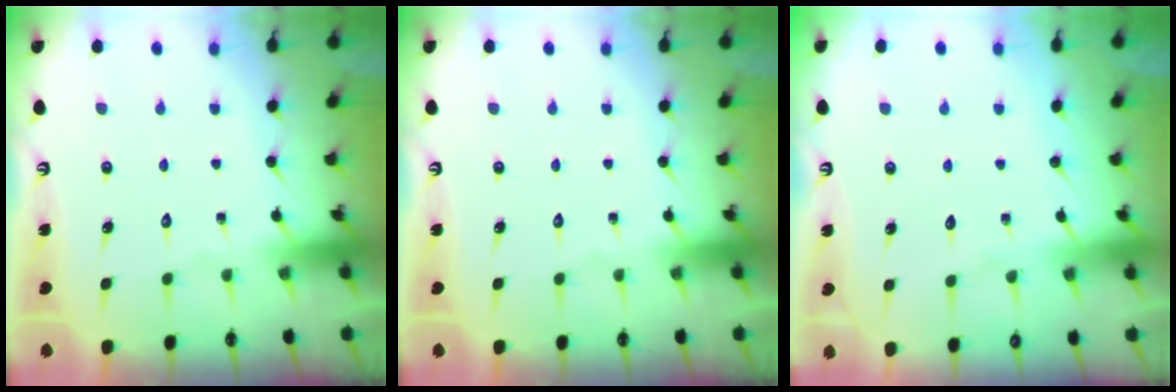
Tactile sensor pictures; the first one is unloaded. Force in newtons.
{"total": 0.0}
{"total": 2.7, "press": 2.6, "slide": 0.5}